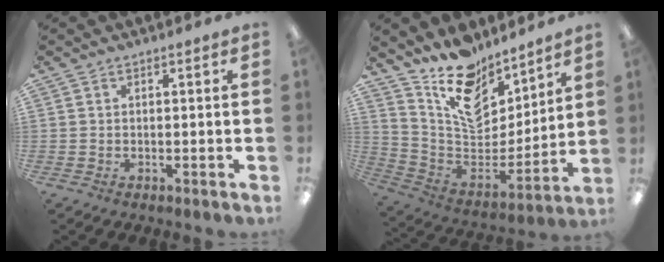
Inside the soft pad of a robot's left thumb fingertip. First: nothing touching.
{"total": 15.4, "force": [11.3, 8.3, 6.3], "torque": [-0.114, -0.096, 0.208]}